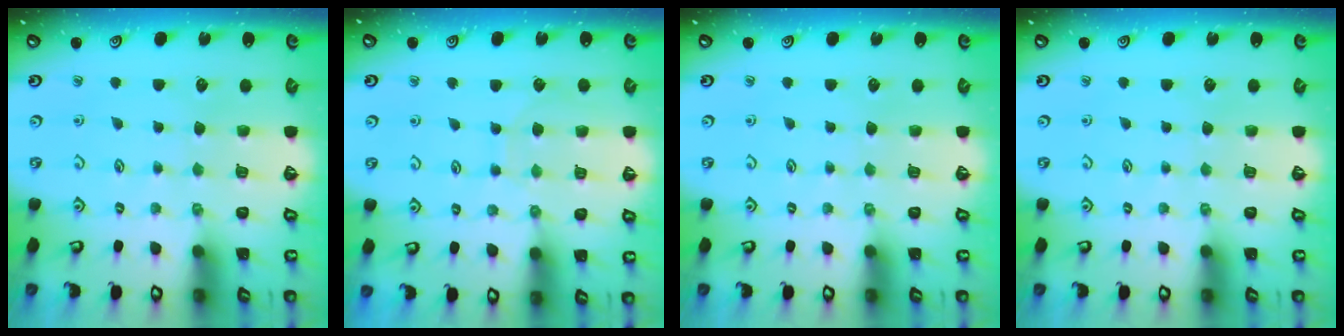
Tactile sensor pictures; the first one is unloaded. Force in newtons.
{"total": 6.8, "press": 6.8, "slide": 0.1}
{"total": 0.0}
{"total": 0.0}